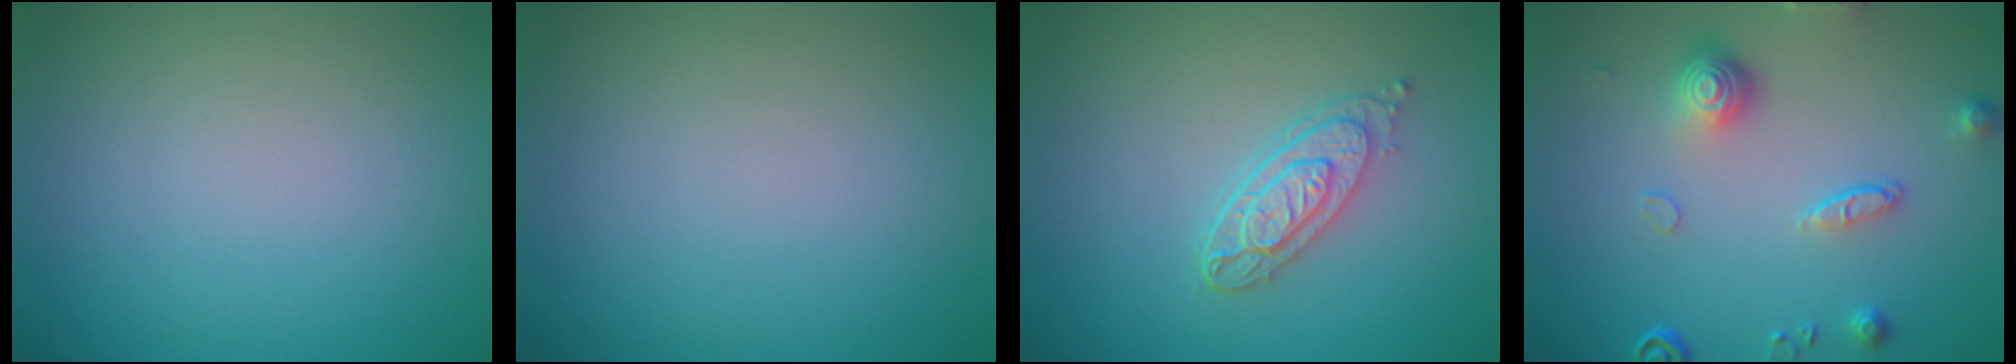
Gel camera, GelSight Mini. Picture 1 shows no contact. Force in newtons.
{"total": 0.0}
{"total": 3.8, "press": 3.0, "slide": 2.3}
{"total": 4.3, "press": 3.2, "slide": 2.8}